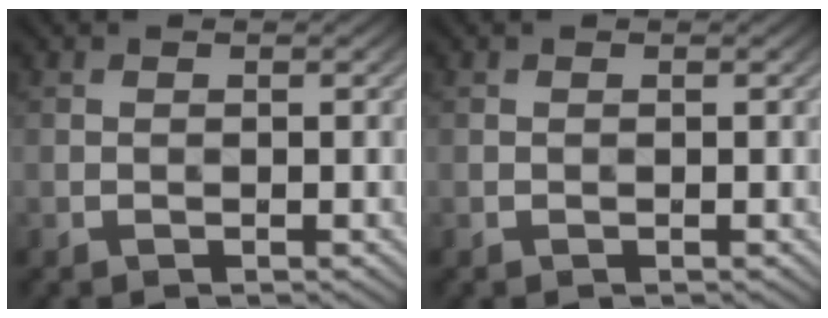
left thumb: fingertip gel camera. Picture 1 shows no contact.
{"total": 0.0}